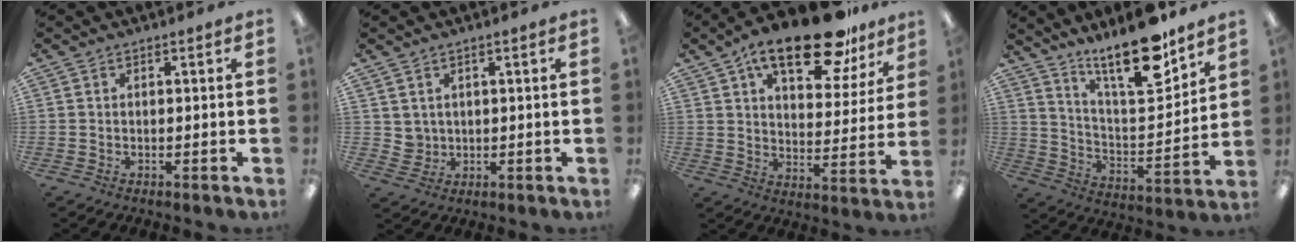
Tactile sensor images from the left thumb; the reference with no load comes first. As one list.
[{"total": 3.1, "force": [2.0, 2.4, 0.1], "torque": [-0.004, -0.007, 0.035]}, {"total": 20.1, "force": [13.5, 7.9, 12.5], "torque": [-0.187, -0.072, 0.222]}, {"total": 19.0, "force": [14.5, 5.0, 11.2], "torque": [-0.181, -0.095, 0.239]}]